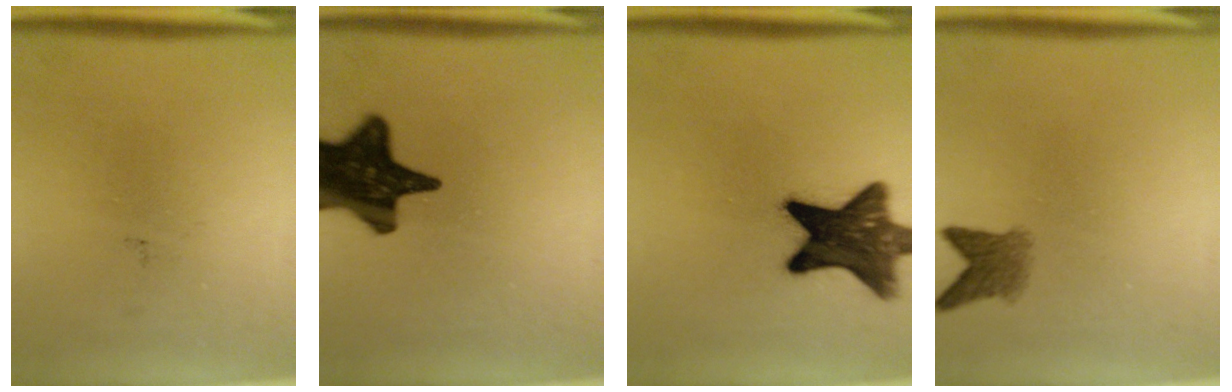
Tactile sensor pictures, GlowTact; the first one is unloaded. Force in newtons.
{"total": 17.7}
{"total": 14.4}
{"total": 3.1}